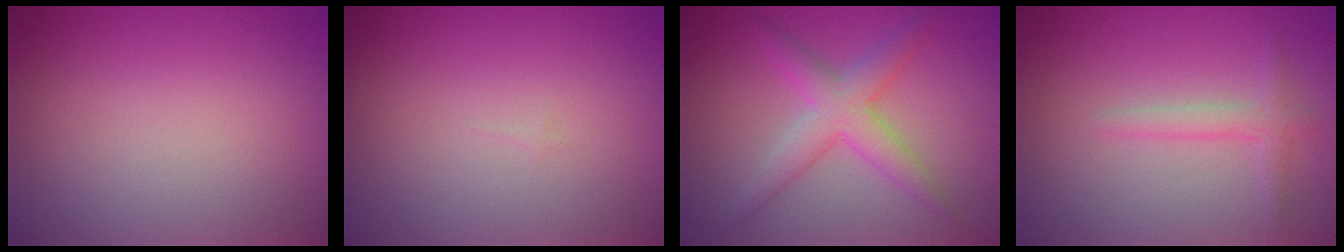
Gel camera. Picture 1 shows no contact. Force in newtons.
{"total": 0.0}
{"total": 3.8, "press": 3.8, "slide": 0.1}
{"total": 1.8, "press": 1.8, "slide": 0.1}